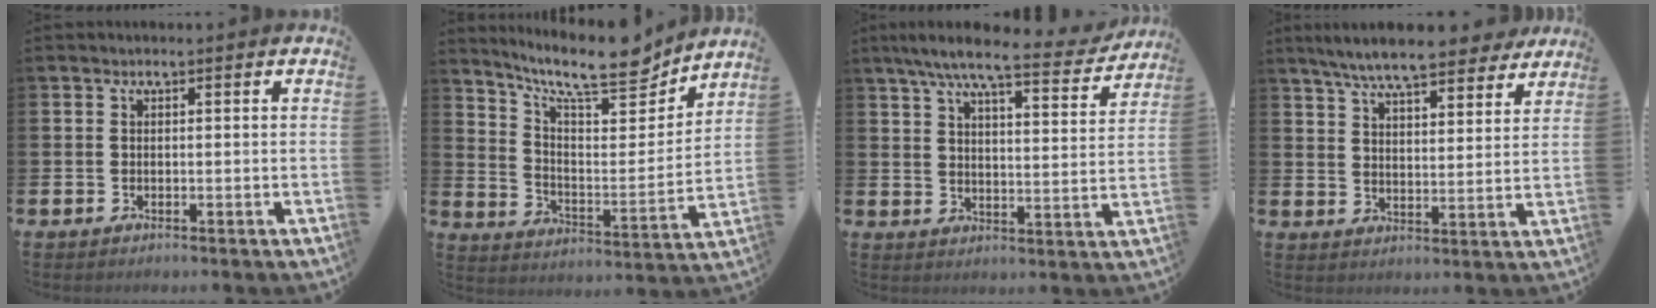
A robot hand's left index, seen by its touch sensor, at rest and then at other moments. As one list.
[{"total": 11.5, "force": [10.0, 2.5, 5.0], "torque": [-0.110, -0.074, 0.171]}, {"total": 8.3, "force": [7.1, 1.0, 4.2], "torque": [-0.095, -0.035, 0.121]}, {"total": 8.6, "force": [7.9, 1.3, 3.1], "torque": [-0.080, -0.039, 0.141]}]